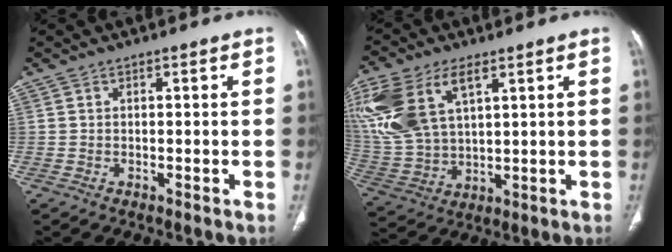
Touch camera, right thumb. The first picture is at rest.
{"total": 19.9, "force": [8.4, 11.0, 14.3], "torque": [-0.336, -0.008, 0.168]}